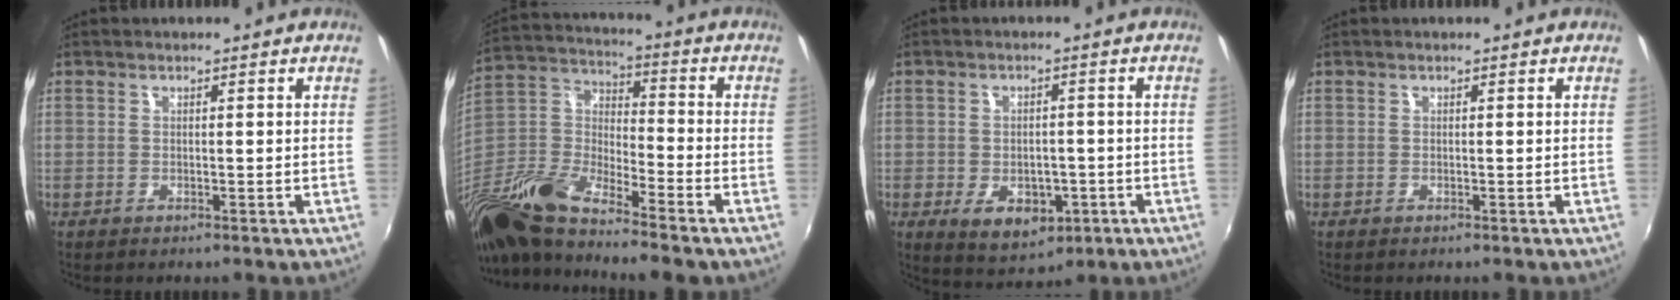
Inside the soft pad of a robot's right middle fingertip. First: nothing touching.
{"total": 20.2, "force": [-14.1, 4.9, 13.7], "torque": [-0.272, -0.032, -0.275]}
{"total": 8.7, "force": [-3.6, 5.6, 5.7], "torque": [-0.107, -0.011, -0.043]}
{"total": 0.0}